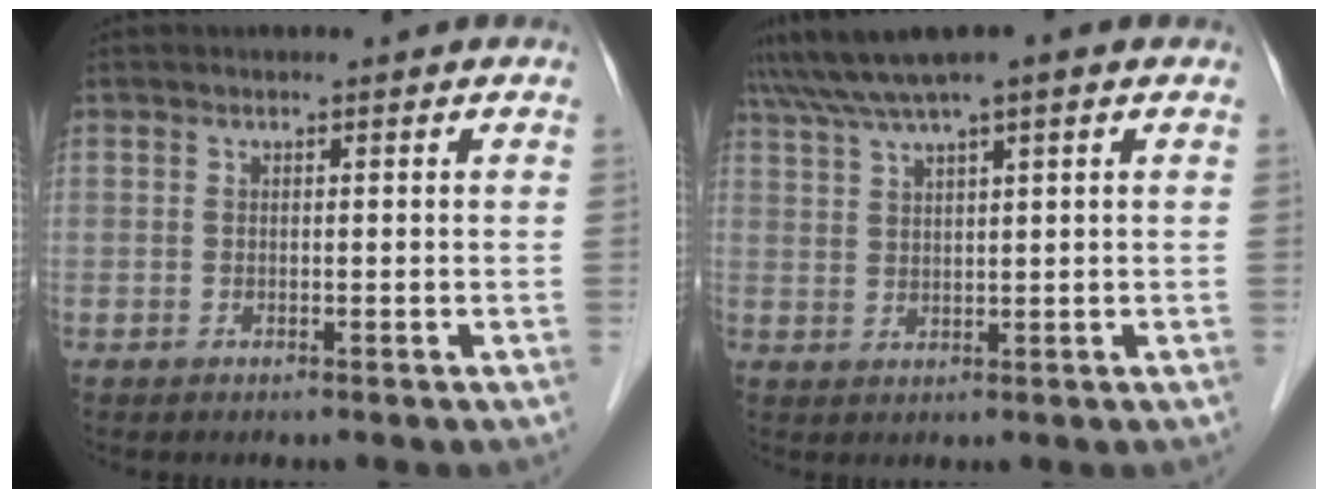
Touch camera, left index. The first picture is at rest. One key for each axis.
{"total": 6.3, "fx": 4.6, "fy": -0.2, "fz": 4.3, "tx": -0.086, "ty": 0.035, "tz": 0.085}